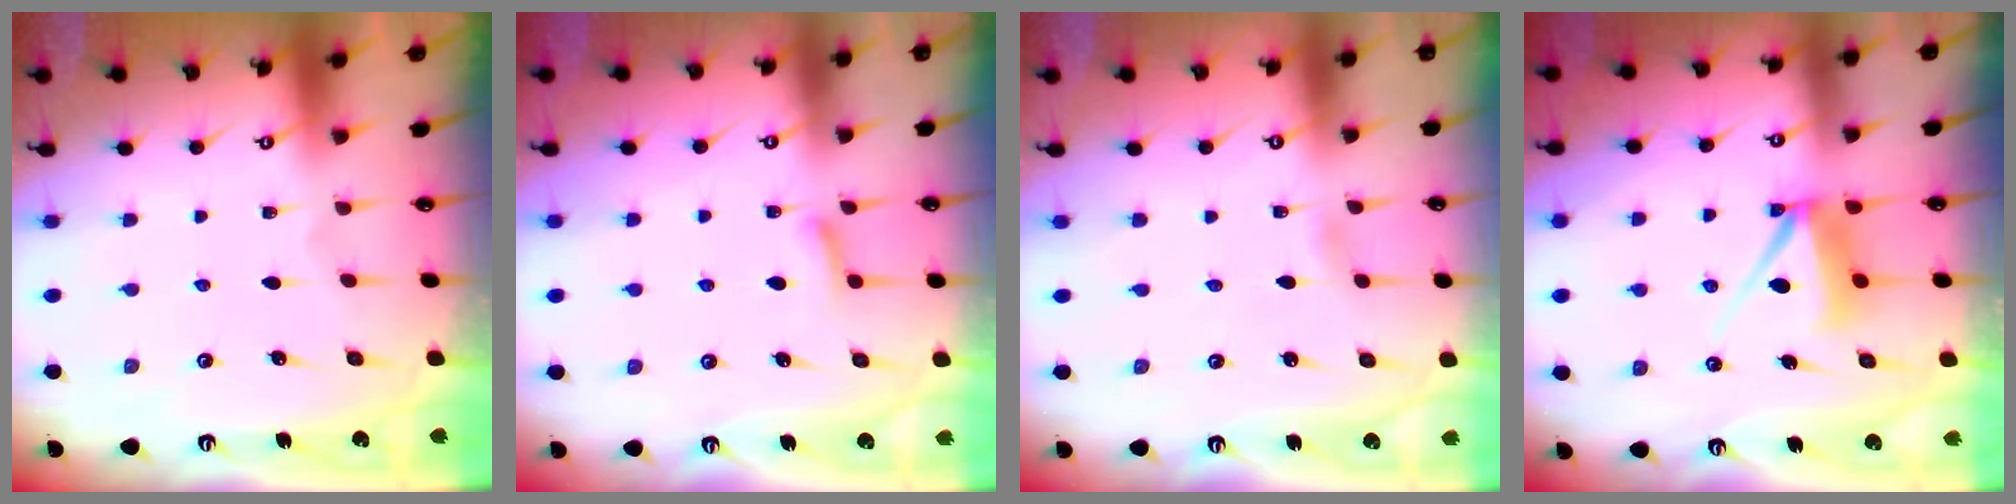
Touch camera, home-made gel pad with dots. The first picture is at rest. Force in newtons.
{"total": 5.4, "press": 5.3, "slide": 0.8}
{"total": 1.6, "press": 1.6, "slide": 0.2}
{"total": 6.9, "press": 6.8, "slide": 0.9}